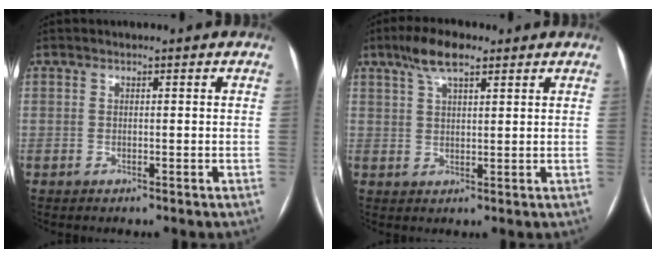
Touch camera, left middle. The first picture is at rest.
{"total": 5.9, "force": [3.9, 1.6, 4.1], "torque": [-0.086, 0.016, 0.072]}